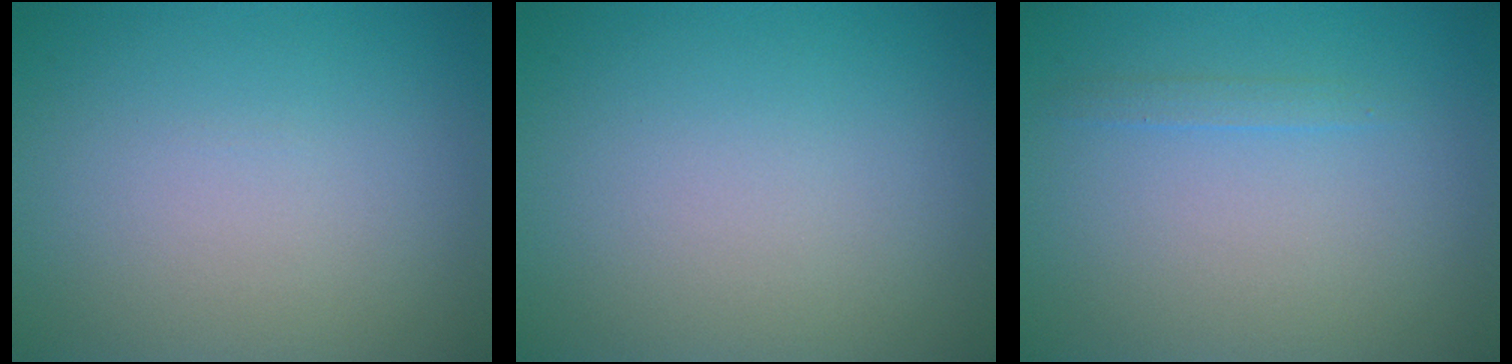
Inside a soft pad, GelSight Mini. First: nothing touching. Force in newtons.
{"total": 0.0}
{"total": 0.9, "press": 0.9, "slide": 0.1}